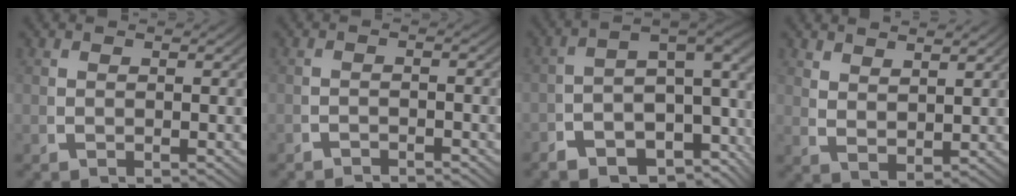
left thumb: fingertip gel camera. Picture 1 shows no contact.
{"total": 1.8, "force": [-1.8, 0.2, 0.1], "torque": [0.001, -0.009, -0.030]}
{"total": 11.5, "force": [-2.6, 7.9, 7.9], "torque": [-0.124, -0.029, -0.039]}
{"total": 2.7, "force": [2.3, 0.9, 1.1], "torque": [-0.019, -0.010, 0.056]}